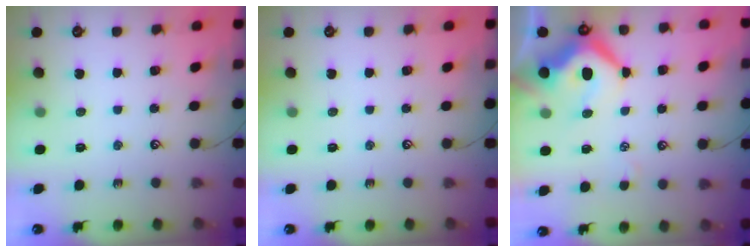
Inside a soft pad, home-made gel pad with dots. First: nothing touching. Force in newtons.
{"total": 0.0}
{"total": 10.7, "press": 10.5, "slide": 2.1}